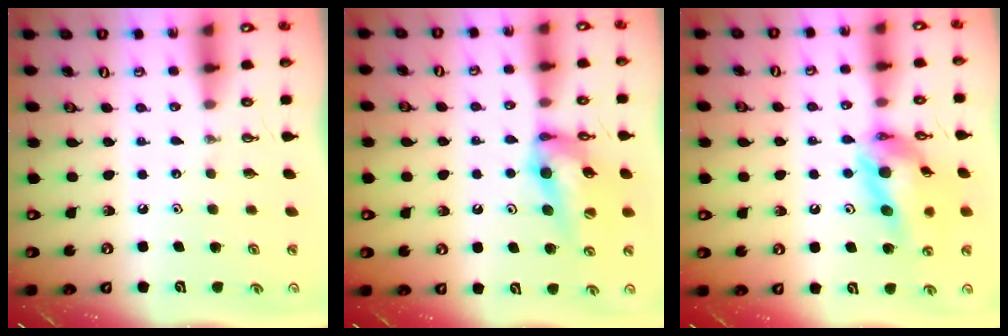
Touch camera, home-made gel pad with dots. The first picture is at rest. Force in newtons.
{"total": 11.4, "press": 10.7, "slide": 3.9}
{"total": 15.2, "press": 15.1, "slide": 1.7}